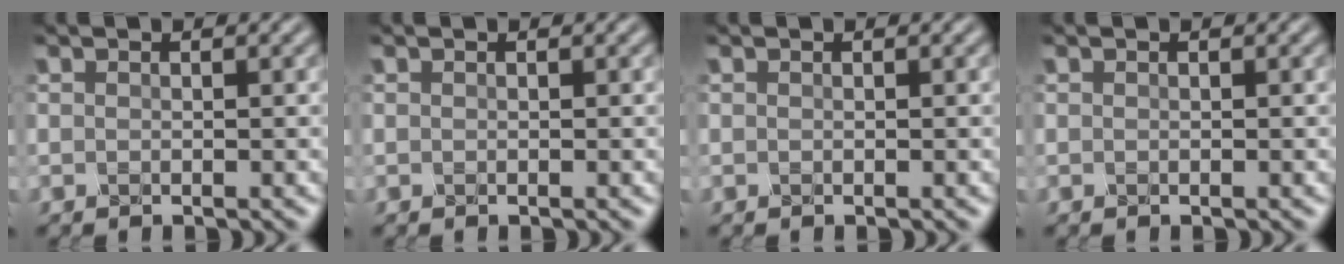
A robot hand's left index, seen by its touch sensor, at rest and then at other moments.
{"total": 0.0}
{"total": 0.0}
{"total": 0.0}